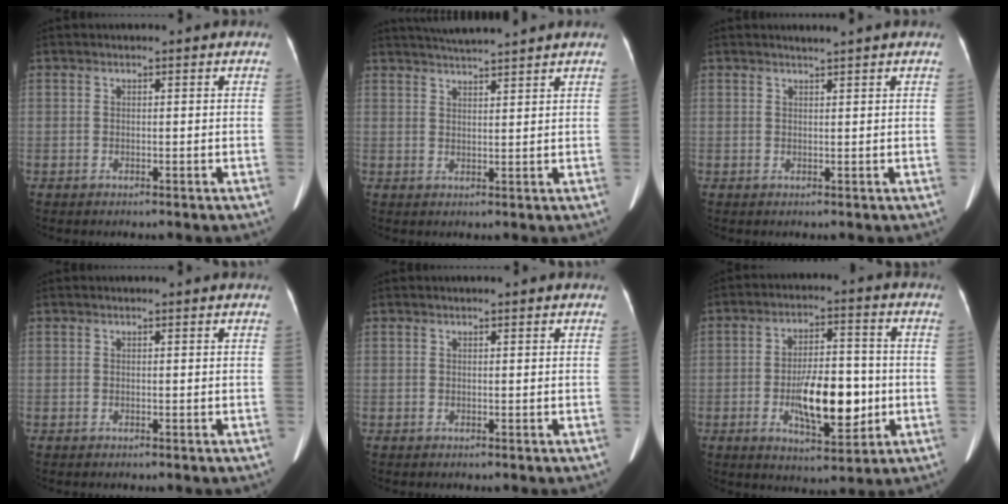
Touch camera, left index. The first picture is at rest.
{"total": 6.4, "force": [5.9, -1.0, 2.2], "torque": [-0.039, 0.018, 0.093]}
{"total": 1.2, "force": [1.0, -0.4, 0.4], "torque": [-0.010, -0.001, 0.022]}
{"total": 0.7, "force": [0.6, 0.0, 0.2], "torque": [-0.003, 0.002, 0.007]}
{"total": 1.0, "force": [0.8, 0.1, 0.5], "torque": [-0.007, 0.010, 0.012]}
{"total": 11.6, "force": [-2.4, 4.2, 10.5], "torque": [-0.182, 0.002, -0.034]}